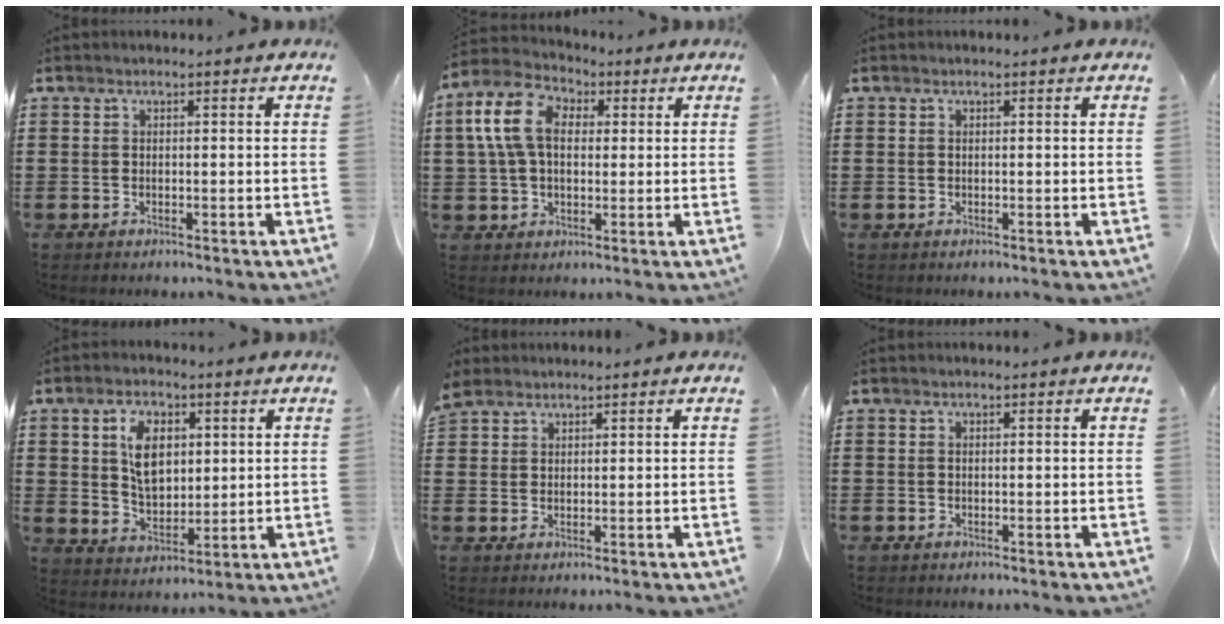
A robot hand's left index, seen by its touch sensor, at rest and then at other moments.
{"total": 9.4, "force": [2.3, 6.4, 6.5], "torque": [-0.168, 0.013, 0.036]}
{"total": 0.0}
{"total": 7.6, "force": [2.4, 4.6, 5.6], "torque": [-0.107, 0.011, 0.040]}
{"total": 2.3, "force": [2.0, 0.9, 0.1], "torque": [-0.009, 0.004, 0.041]}
{"total": 0.0}